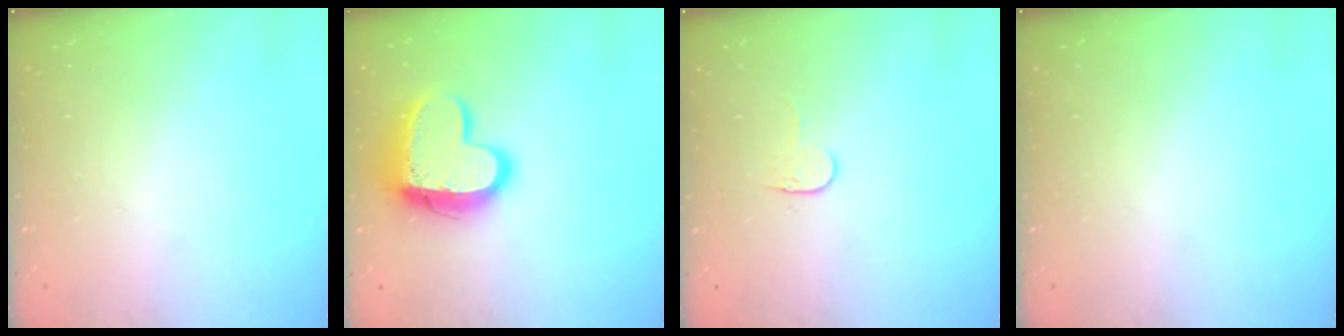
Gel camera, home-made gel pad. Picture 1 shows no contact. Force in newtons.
{"total": 16.3, "press": 16.3, "slide": 1.3}
{"total": 3.8, "press": 3.7, "slide": 0.4}
{"total": 0.0}